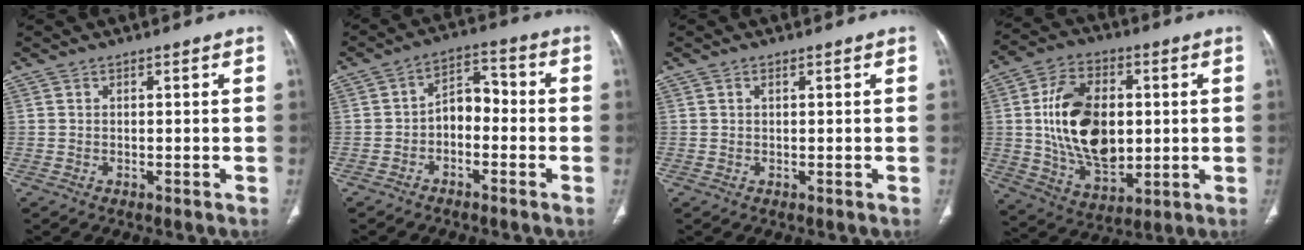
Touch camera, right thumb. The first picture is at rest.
{"total": 6.2, "force": [-1.8, 4.1, 4.4], "torque": [-0.051, 0.040, -0.043]}
{"total": 0.6, "force": [0.3, 0.3, 0.5], "torque": [-0.009, 0.002, 0.005]}
{"total": 18.7, "force": [1.4, 11.8, 14.4], "torque": [-0.226, -0.006, 0.034]}